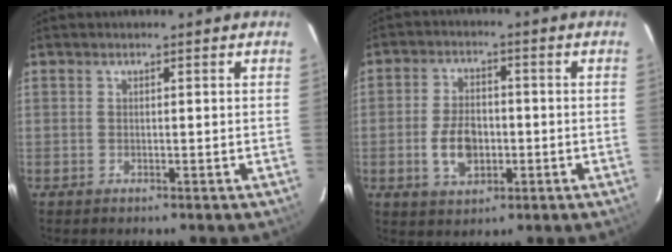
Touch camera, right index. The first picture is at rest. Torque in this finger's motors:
{"motor_torque": [1.03, -0.22, 0.55, 0.06]}